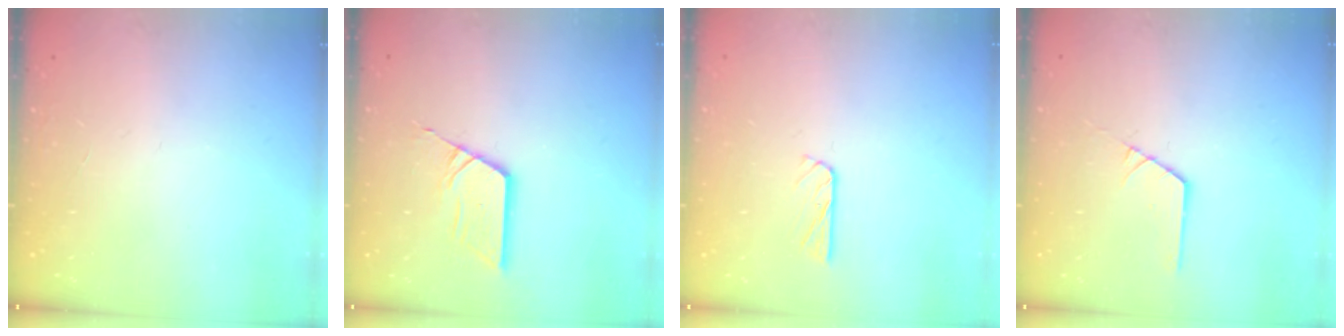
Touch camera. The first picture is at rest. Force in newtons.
{"total": 8.4, "press": 8.3, "slide": 0.7}
{"total": 3.7, "press": 3.6, "slide": 0.4}
{"total": 1.3, "press": 1.3, "slide": 0.2}